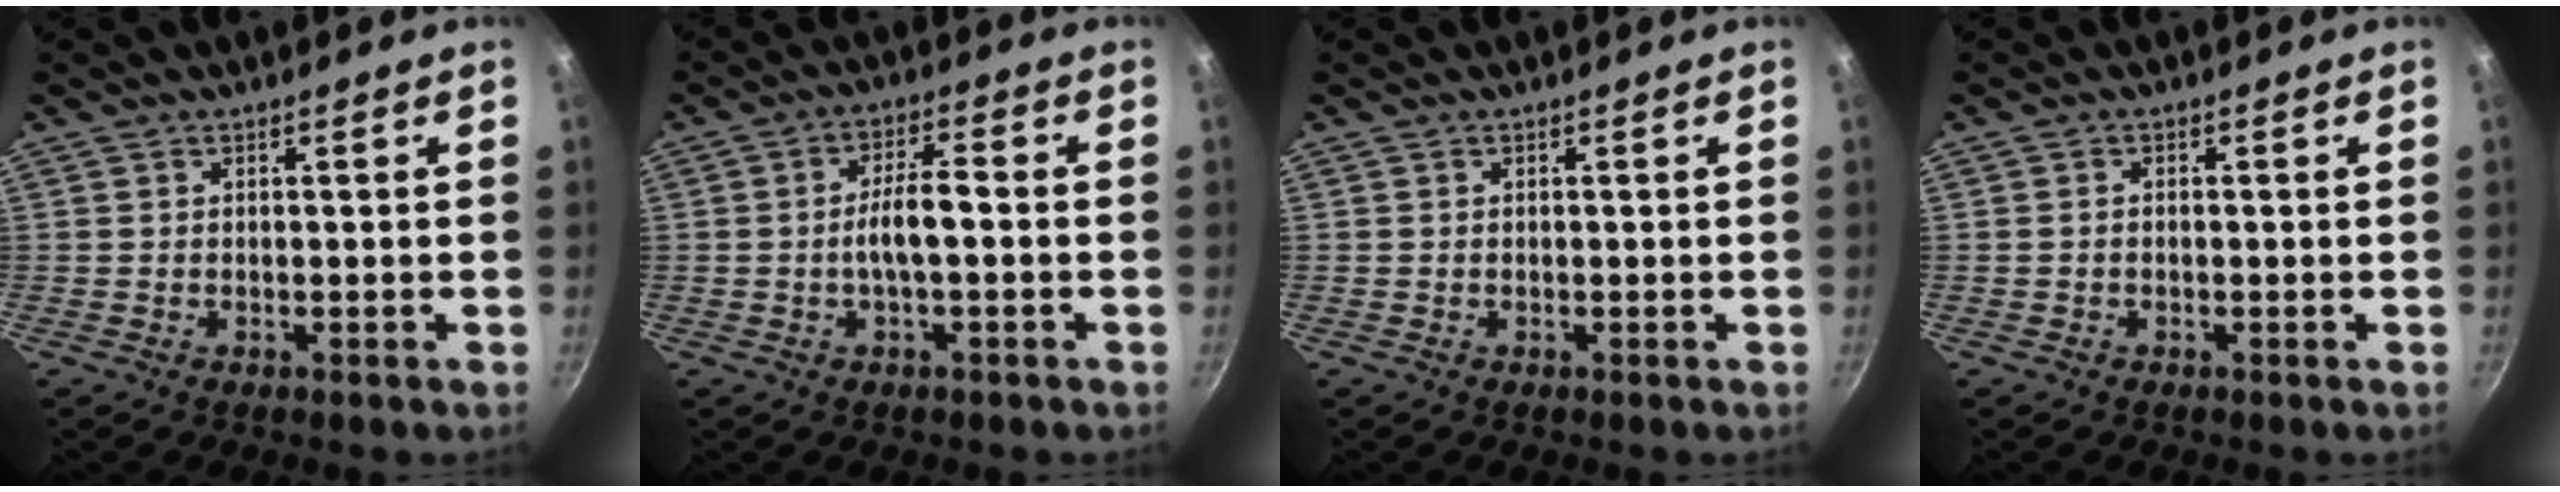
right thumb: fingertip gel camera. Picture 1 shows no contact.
{"total": 6.1, "force": [-1.0, 1.9, 5.7], "torque": [-0.101, 0.026, -0.020]}
{"total": 0.0}
{"total": 0.7, "force": [-0.3, 0.5, 0.4], "torque": [-0.009, 0.005, -0.006]}